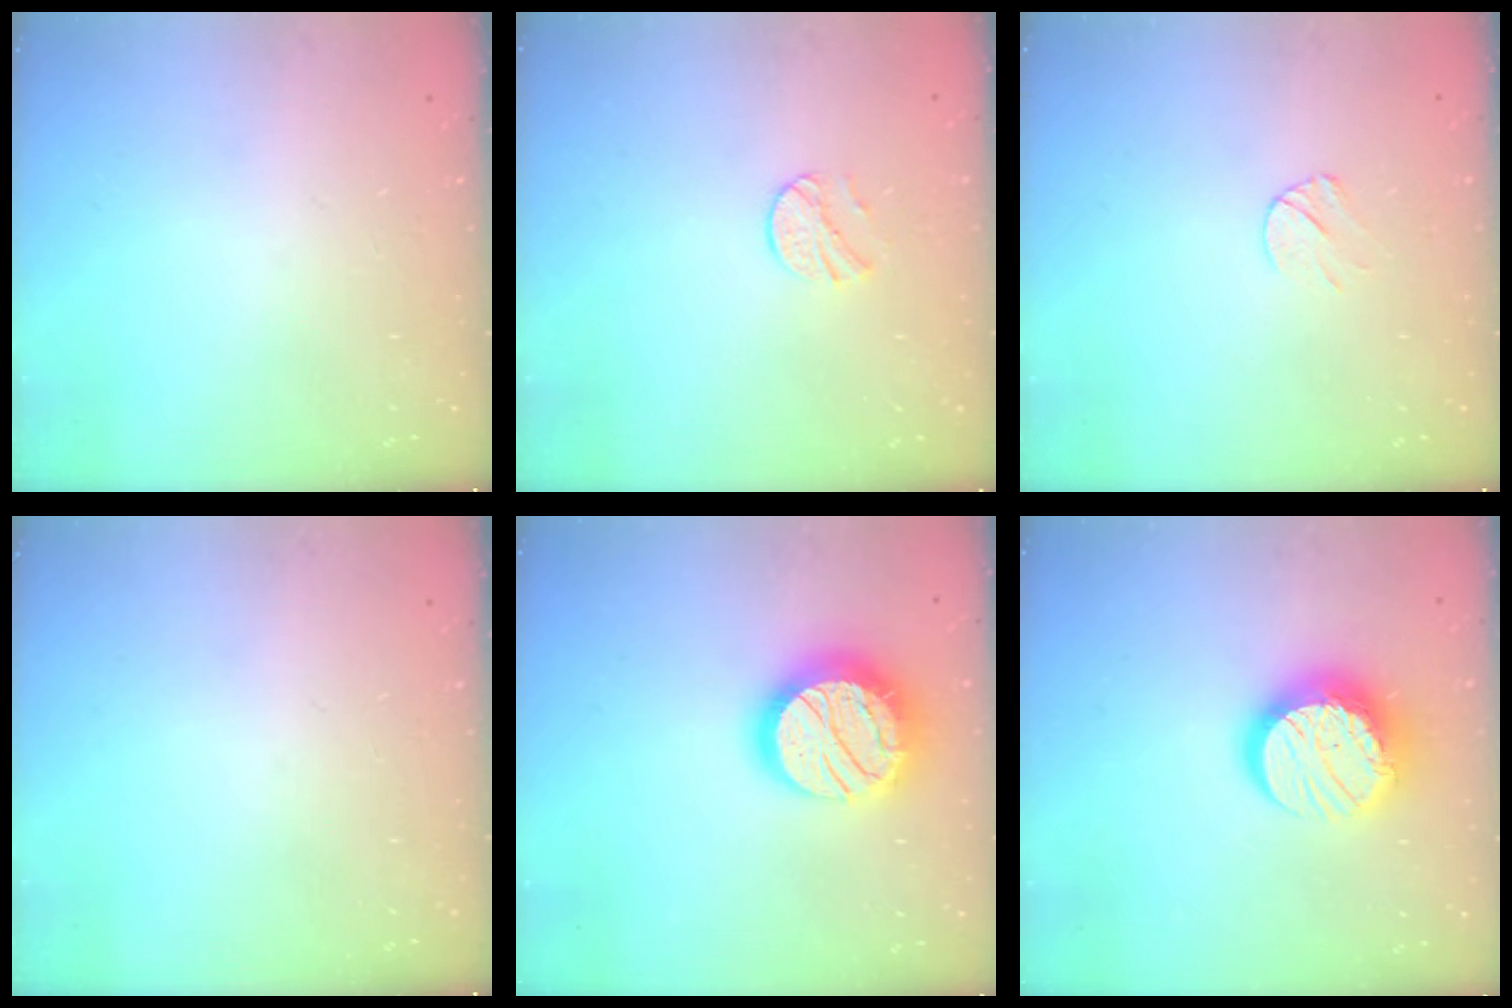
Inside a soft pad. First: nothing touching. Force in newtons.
{"total": 7.3, "press": 7.3, "slide": 0.5}
{"total": 5.6, "press": 5.5, "slide": 0.7}
{"total": 0.0}
{"total": 21.0, "press": 20.9, "slide": 1.4}
{"total": 13.4, "press": 13.4, "slide": 0.9}